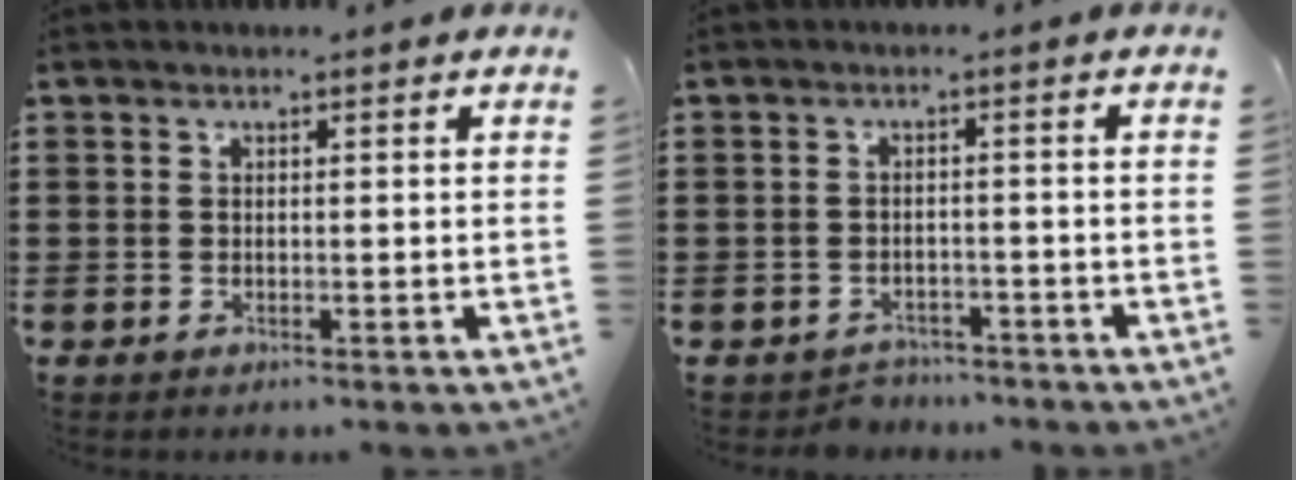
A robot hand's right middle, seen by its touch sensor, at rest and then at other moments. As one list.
[{"total": 2.1, "force": [-2.1, 0.6, -0.3], "torque": [-0.003, 0.001, -0.047]}]